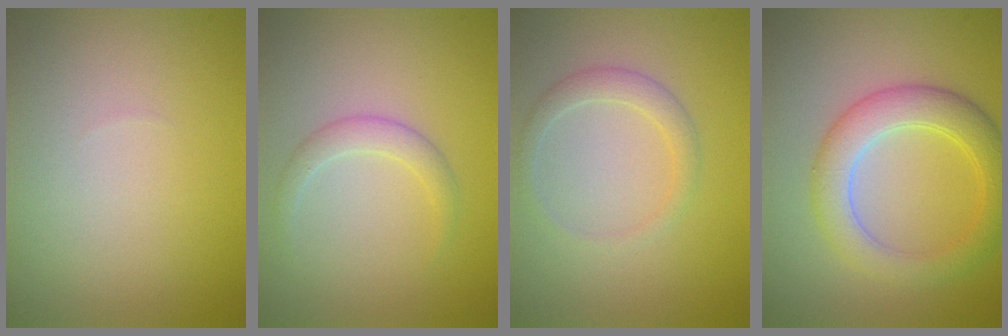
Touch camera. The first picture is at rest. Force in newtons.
{"total": 1.7, "press": 1.7, "slide": 0.1}
{"total": 1.8, "press": 1.8, "slide": 0.0}
{"total": 4.7, "press": 4.7, "slide": 0.4}